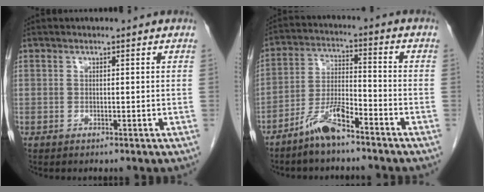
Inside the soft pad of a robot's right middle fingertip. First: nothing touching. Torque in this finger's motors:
{"motor_torque": [0.91, -1.23, 0.28, 0.10]}